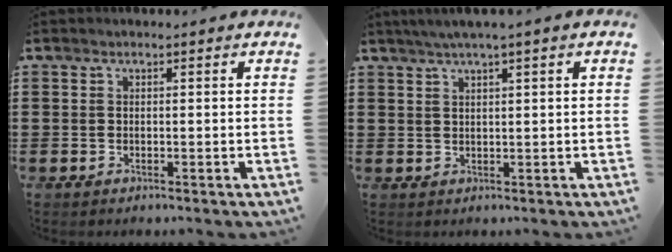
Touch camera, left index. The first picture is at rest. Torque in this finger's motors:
{"motor_torque": [1.15, -0.99, 0.58, 0.13]}